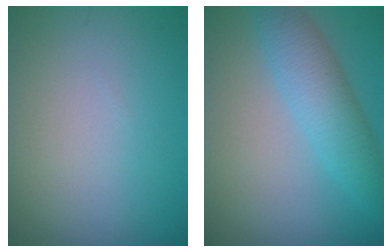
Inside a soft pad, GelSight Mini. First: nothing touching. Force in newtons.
{"total": 4.5, "press": 4.5, "slide": 0.1}